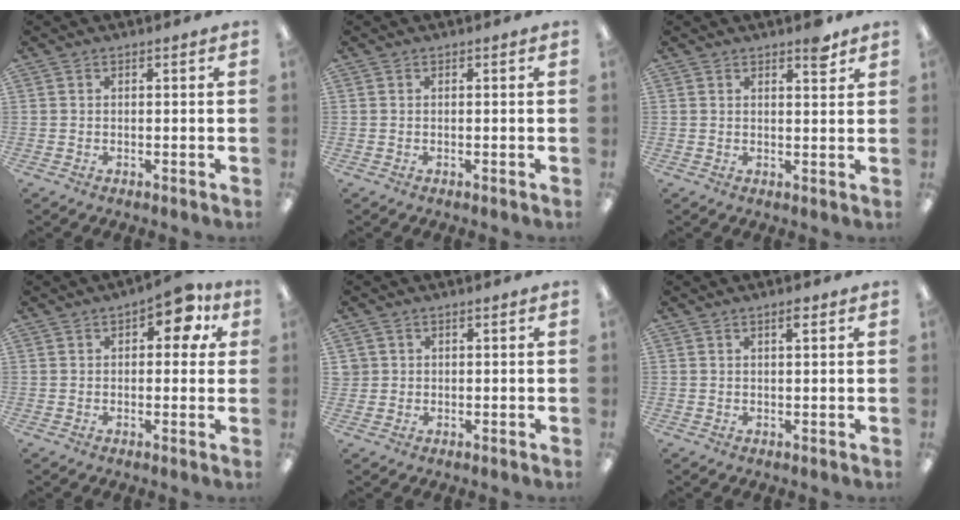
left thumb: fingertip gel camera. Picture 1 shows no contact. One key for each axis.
{"total": 0.0}
{"total": 3.6, "fx": 2.8, "fy": 0.9, "fz": 2.1, "tx": -0.015, "ty": -0.017, "tz": 0.041}
{"total": 8.4, "fx": 3.5, "fy": 4.1, "fz": 6.4, "tx": -0.080, "ty": -0.008, "tz": 0.054}
{"total": 1.8, "fx": 0.6, "fy": 1.7, "fz": 0.1, "tx": -0.006, "ty": 0.003, "tz": 0.010}
{"total": 2.2, "fx": 1.4, "fy": 0.4, "fz": 1.7, "tx": -0.028, "ty": -0.001, "tz": 0.021}